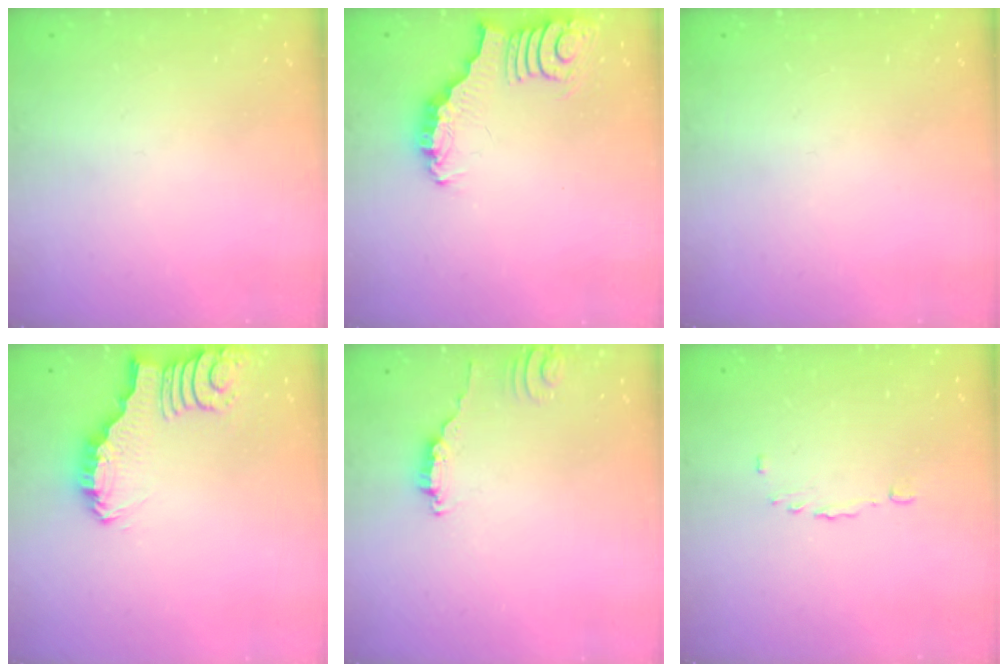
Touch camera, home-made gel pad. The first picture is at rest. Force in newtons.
{"total": 3.8, "press": 3.7, "slide": 0.6}
{"total": 0.0}
{"total": 1.7, "press": 1.6, "slide": 0.4}
{"total": 2.6, "press": 2.6, "slide": 0.2}
{"total": 2.7, "press": 2.6, "slide": 0.8}